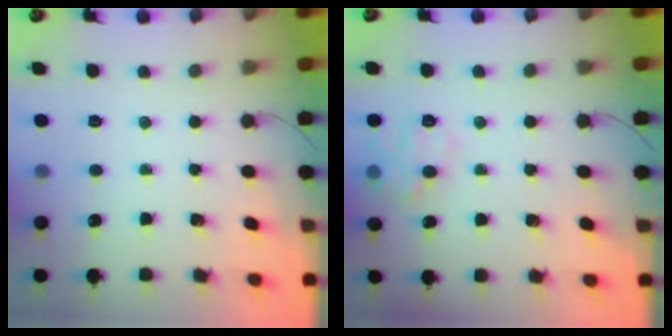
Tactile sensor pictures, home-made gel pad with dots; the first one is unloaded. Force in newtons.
{"total": 11.3, "press": 11.3, "slide": 0.5}